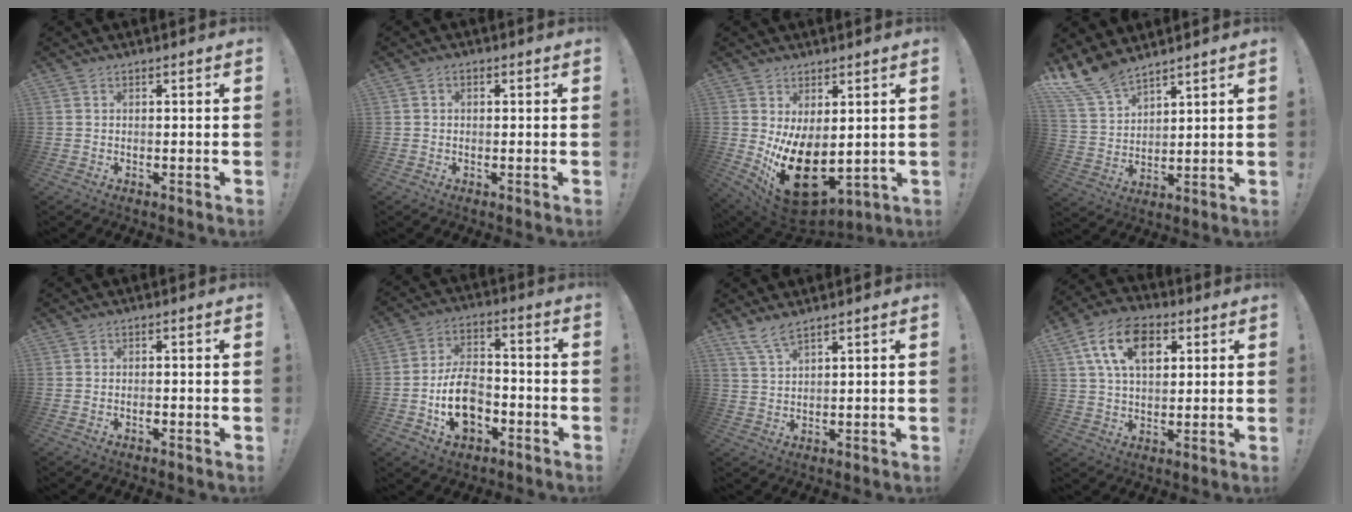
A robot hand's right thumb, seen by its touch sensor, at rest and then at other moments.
{"total": 1.1, "force": [-0.3, 0.8, 0.6], "torque": [-0.009, 0.005, -0.007]}
{"total": 17.3, "force": [-1.6, 10.0, 14.0], "torque": [-0.226, -0.009, -0.005]}
{"total": 11.2, "force": [9.7, 4.5, 3.3], "torque": [-0.082, -0.061, 0.189]}
{"total": 0.7, "force": [-0.5, 0.2, 0.4], "torque": [-0.010, -0.002, -0.008]}
{"total": 14.1, "force": [-4.9, 9.5, 9.2], "torque": [-0.148, 0.041, -0.083]}
{"total": 5.2, "force": [4.3, 1.0, 2.9], "torque": [-0.071, -0.014, 0.081]}
{"total": 14.7, "force": [5.4, 9.4, 9.9], "torque": [-0.159, 0.000, 0.102]}